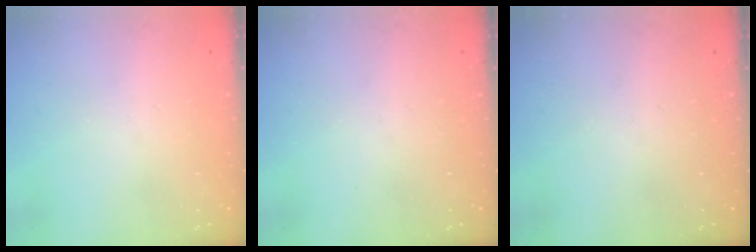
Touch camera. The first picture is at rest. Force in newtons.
{"total": 0.0}
{"total": 0.0}